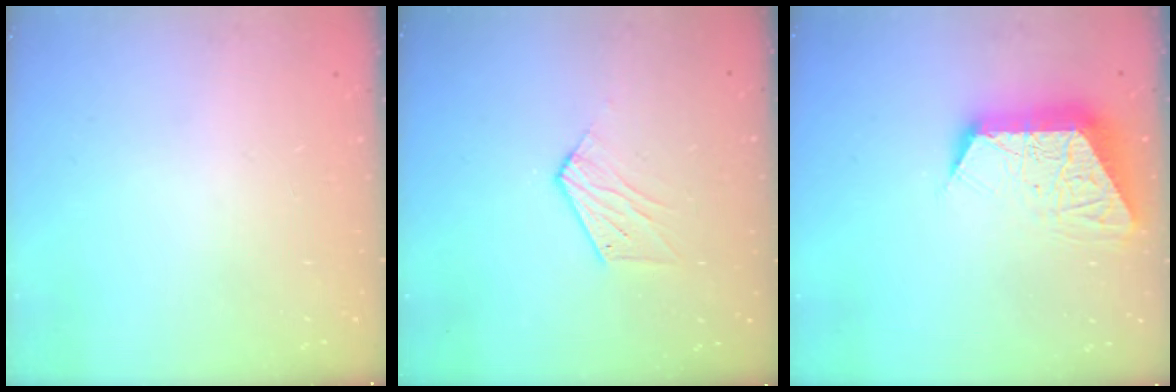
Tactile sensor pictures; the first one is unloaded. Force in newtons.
{"total": 6.6, "press": 6.5, "slide": 0.4}
{"total": 12.2, "press": 12.1, "slide": 1.2}